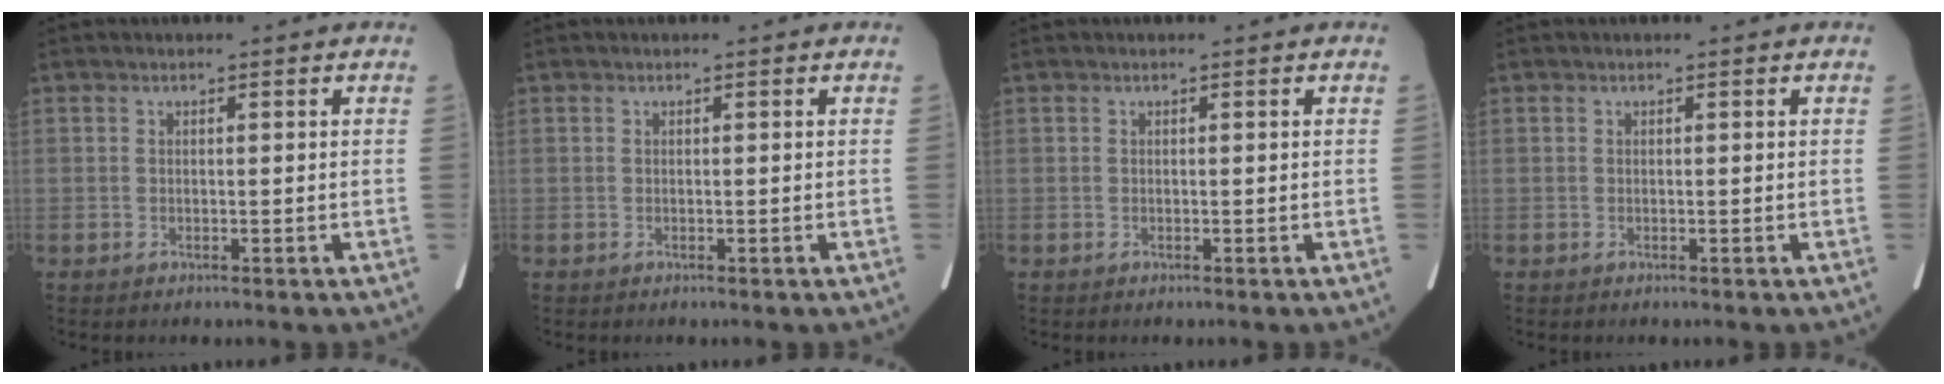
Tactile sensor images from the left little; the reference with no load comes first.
{"total": 0.0}
{"total": 0.0}
{"total": 0.0}